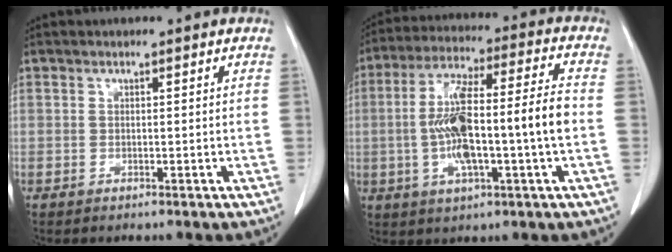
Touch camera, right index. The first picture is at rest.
{"total": 15.3, "force": [-1.8, 1.6, 15.1], "torque": [-0.282, 0.018, -0.030]}